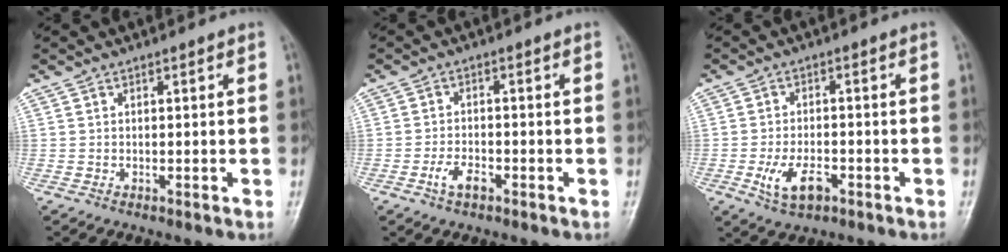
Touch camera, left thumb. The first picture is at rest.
{"total": 3.6, "force": [-1.9, 1.9, 2.5], "torque": [-0.047, 0.014, -0.036]}
{"total": 6.4, "force": [-2.6, 3.4, 4.7], "torque": [-0.088, 0.009, -0.042]}